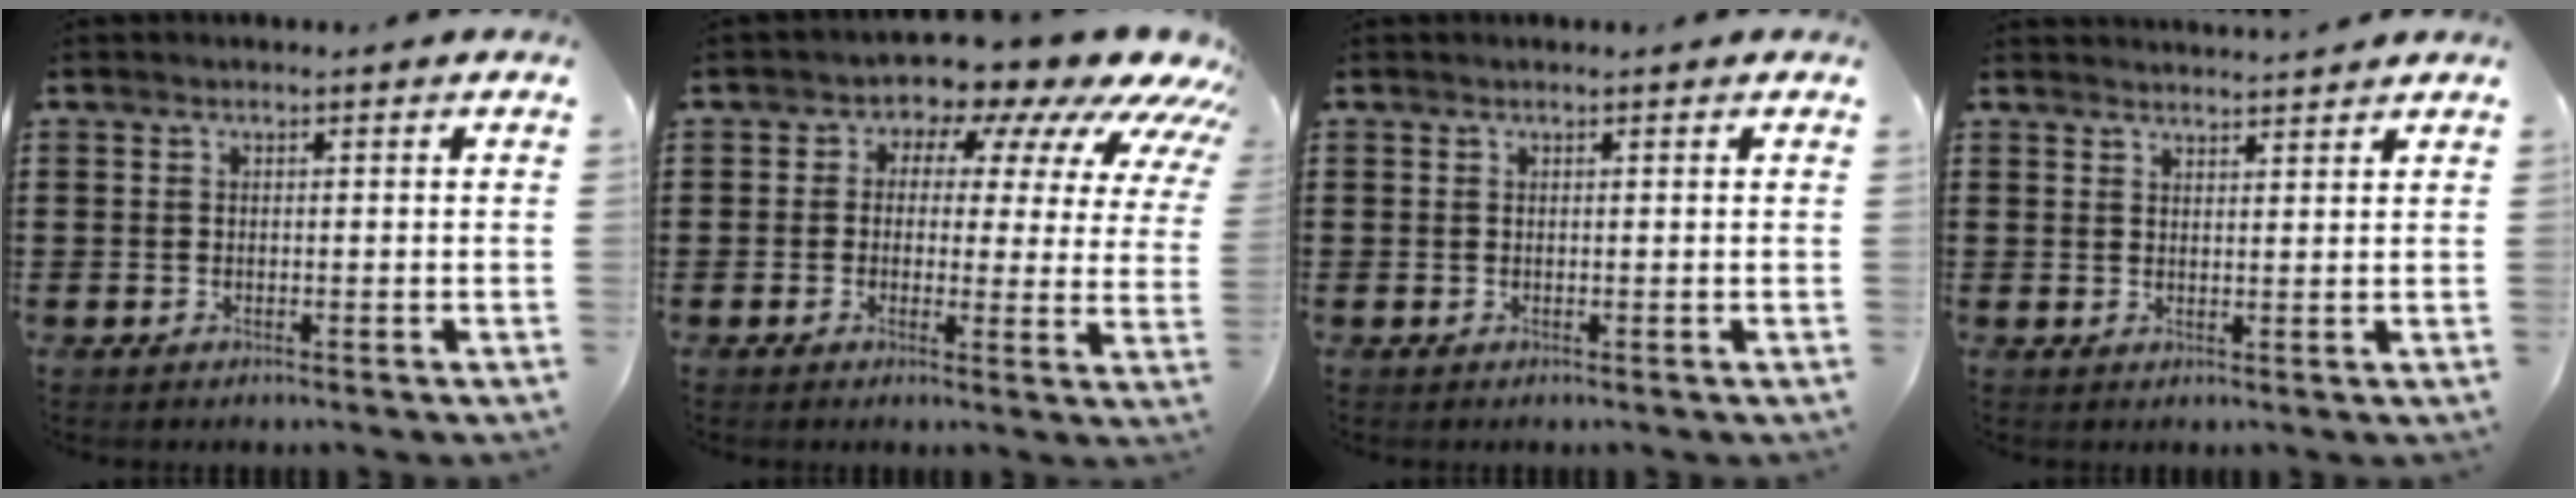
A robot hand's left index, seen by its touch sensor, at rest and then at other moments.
{"total": 7.2, "force": [5.6, 3.4, 3.0], "torque": [-0.061, -0.052, 0.088]}
{"total": 0.0}
{"total": 2.2, "force": [2.2, -0.2, 0.0], "torque": [-0.005, -0.006, 0.043]}